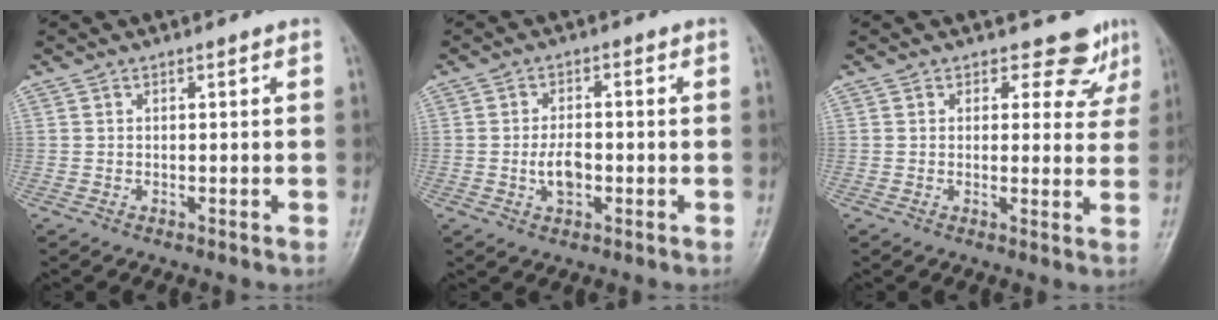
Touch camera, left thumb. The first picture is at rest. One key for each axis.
{"total": 4.6, "fx": -1.0, "fy": 2.7, "fz": 3.5, "tx": -0.056, "ty": 0.006, "tz": -0.020}
{"total": 5.0, "fx": 4.0, "fy": 3.0, "fz": 0.7, "tx": 0.021, "ty": -0.029, "tz": 0.035}